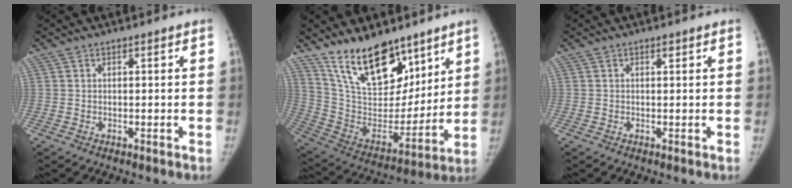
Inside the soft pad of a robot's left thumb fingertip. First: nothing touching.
{"total": 21.1, "force": [14.5, 10.2, 11.4], "torque": [-0.147, -0.082, 0.264]}
{"total": 0.8, "force": [0.4, 0.3, 0.5], "torque": [-0.006, -0.002, 0.007]}